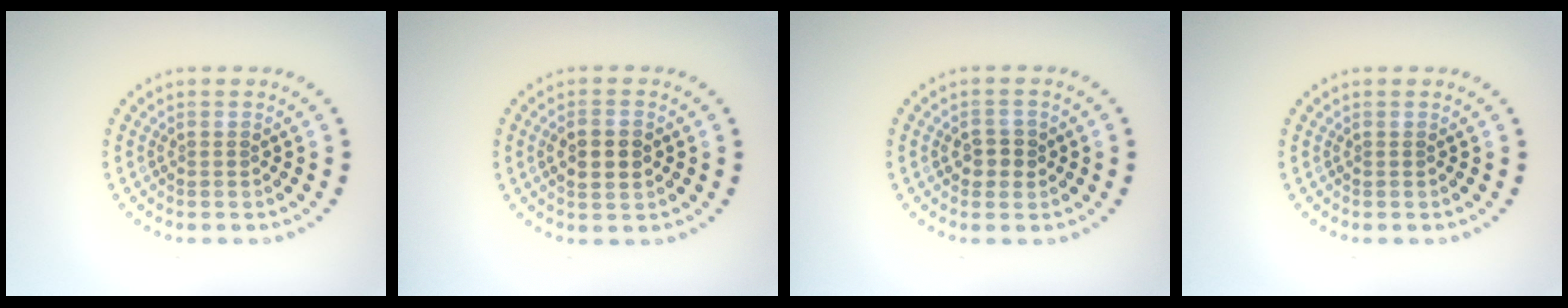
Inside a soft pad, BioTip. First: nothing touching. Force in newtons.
{"total": 2.8, "press": 2.8, "slide": 0.3}
{"total": 1.9, "press": 1.9, "slide": 0.3}
{"total": 0.0}